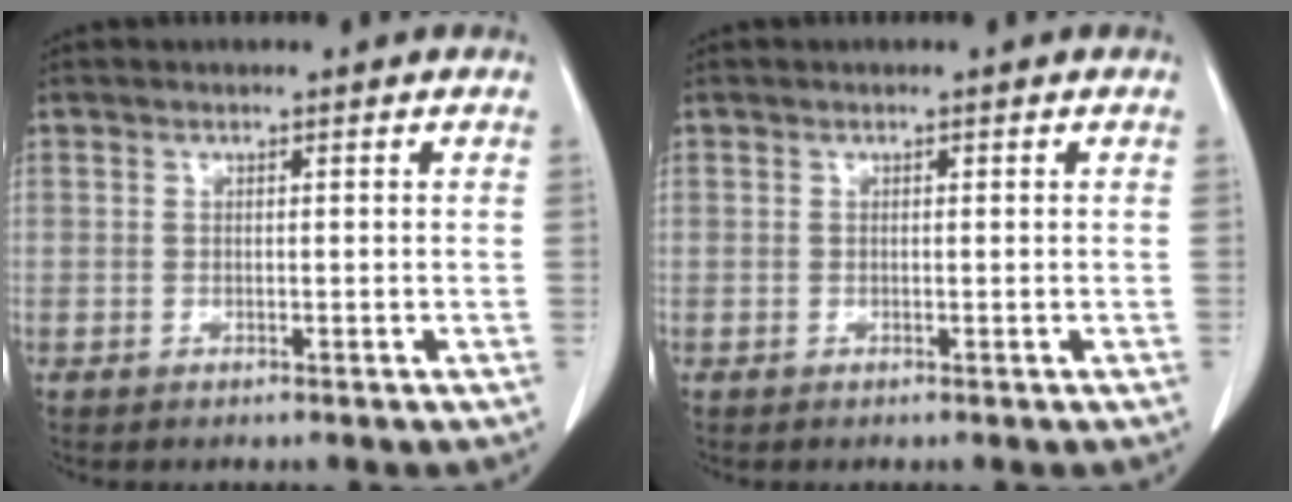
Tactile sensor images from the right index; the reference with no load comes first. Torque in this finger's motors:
{"motor_torque": [0.08, -0.02, 0.01, 0.01]}